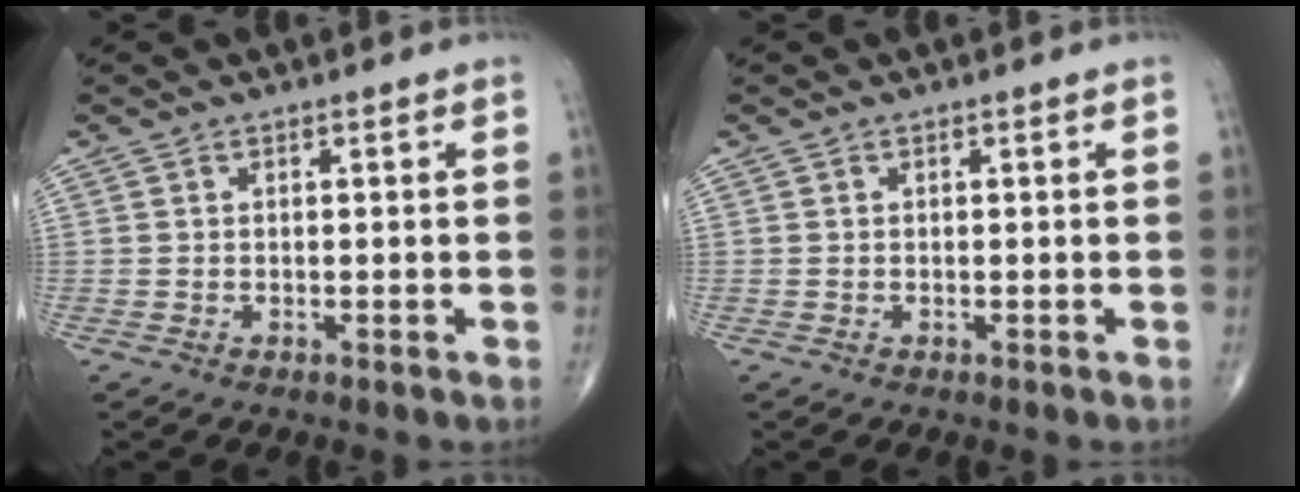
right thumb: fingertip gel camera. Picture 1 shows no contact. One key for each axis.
{"total": 0.0}